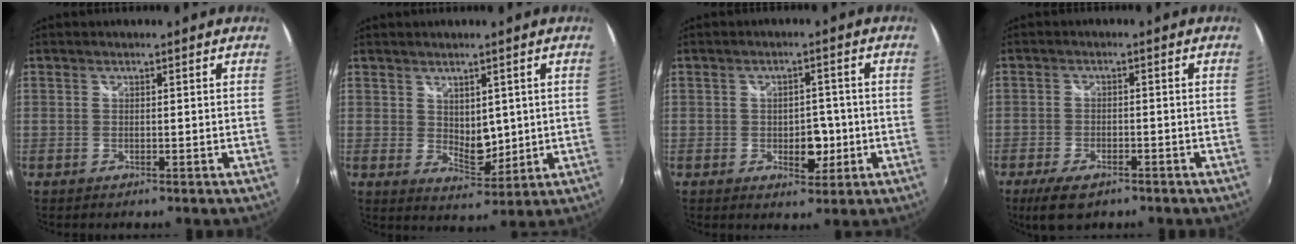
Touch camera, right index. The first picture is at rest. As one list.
[{"total": 5.2, "force": [0.9, 3.5, 3.7], "torque": [-0.053, -0.010, 0.024]}, {"total": 5.0, "force": [-1.2, 3.3, 3.5], "torque": [-0.056, -0.005, -0.013]}, {"total": 6.8, "force": [-4.8, 2.9, 3.8], "torque": [-0.097, -0.016, -0.081]}]